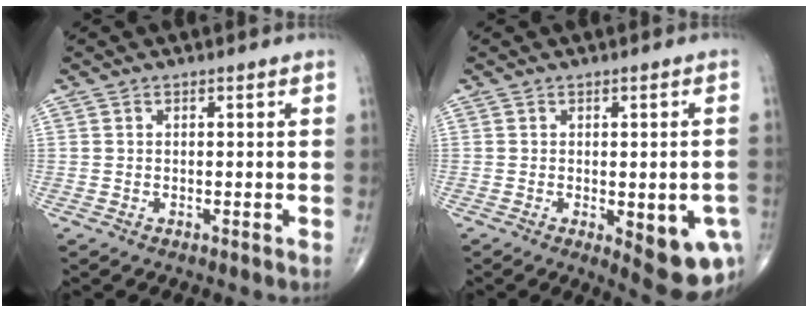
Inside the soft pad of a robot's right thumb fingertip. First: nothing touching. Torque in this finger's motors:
{"motor_torque": [0.18, 0.45, -0.02, -0.35, 0.04]}